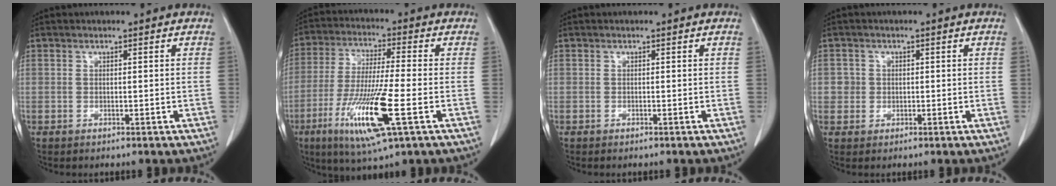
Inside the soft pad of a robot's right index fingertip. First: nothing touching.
{"total": 14.2, "force": [-5.2, 0.7, 13.2], "torque": [-0.264, -0.029, -0.095]}
{"total": 0.0}
{"total": 2.1, "force": [0.2, 2.1, 0.1], "torque": [0.010, 0.006, 0.000]}